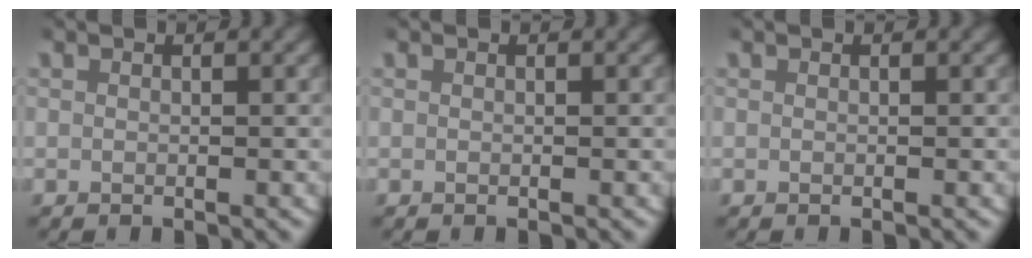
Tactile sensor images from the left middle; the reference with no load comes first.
{"total": 0.0}
{"total": 0.0}